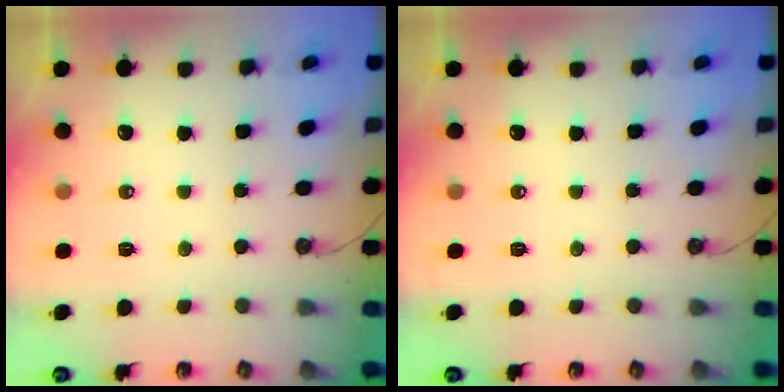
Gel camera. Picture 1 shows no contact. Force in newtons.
{"total": 0.0}